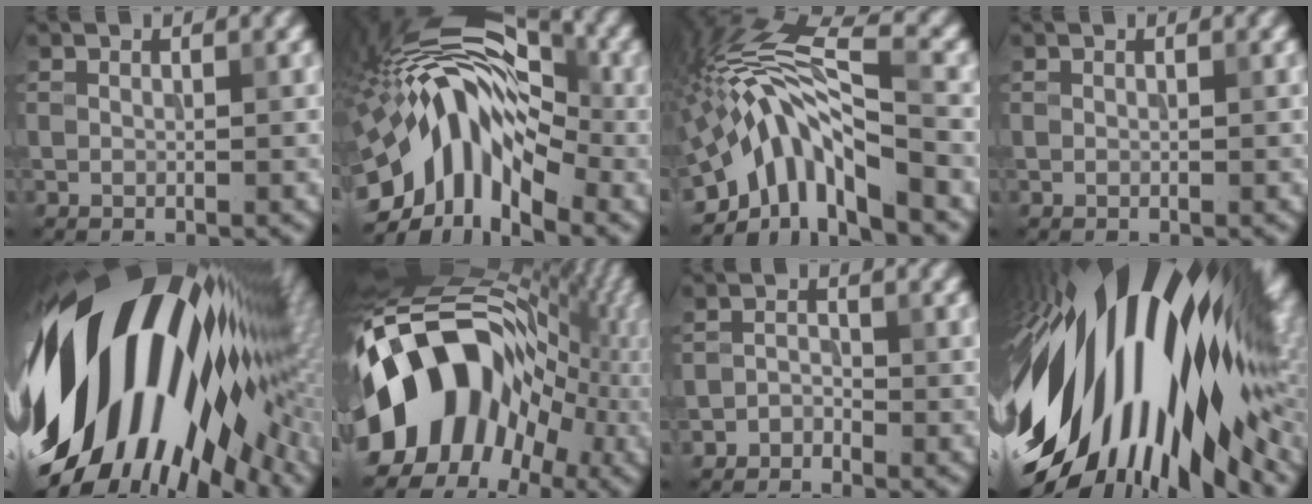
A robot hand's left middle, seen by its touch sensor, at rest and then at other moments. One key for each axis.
{"total": 14.2, "fx": -3.1, "fy": 7.1, "fz": 11.9, "tx": -0.183, "ty": 0.035, "tz": -0.072}
{"total": 10.8, "fx": -4.3, "fy": 3.0, "fz": 9.5, "tx": -0.159, "ty": 0.025, "tz": -0.079}
{"total": 0.0}
{"total": 18.8, "fx": -1.4, "fy": 11.0, "fz": 15.2, "tx": -0.269, "ty": -0.012, "tz": -0.043}
{"total": 17.1, "fx": -3.0, "fy": 11.9, "fz": 11.8, "tx": -0.200, "ty": 0.025, "tz": -0.067}
{"total": 1.3, "fx": -1.2, "fy": 0.6, "fz": 0.1, "tx": 0.001, "ty": 0.005, "tz": -0.025}
{"total": 18.3, "fx": -1.8, "fy": 9.2, "fz": 15.7, "tx": -0.260, "ty": 0.005, "tz": -0.058}